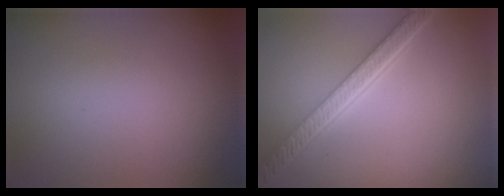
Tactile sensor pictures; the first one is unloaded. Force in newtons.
{"total": 5.4, "press": 4.1, "slide": 3.5}